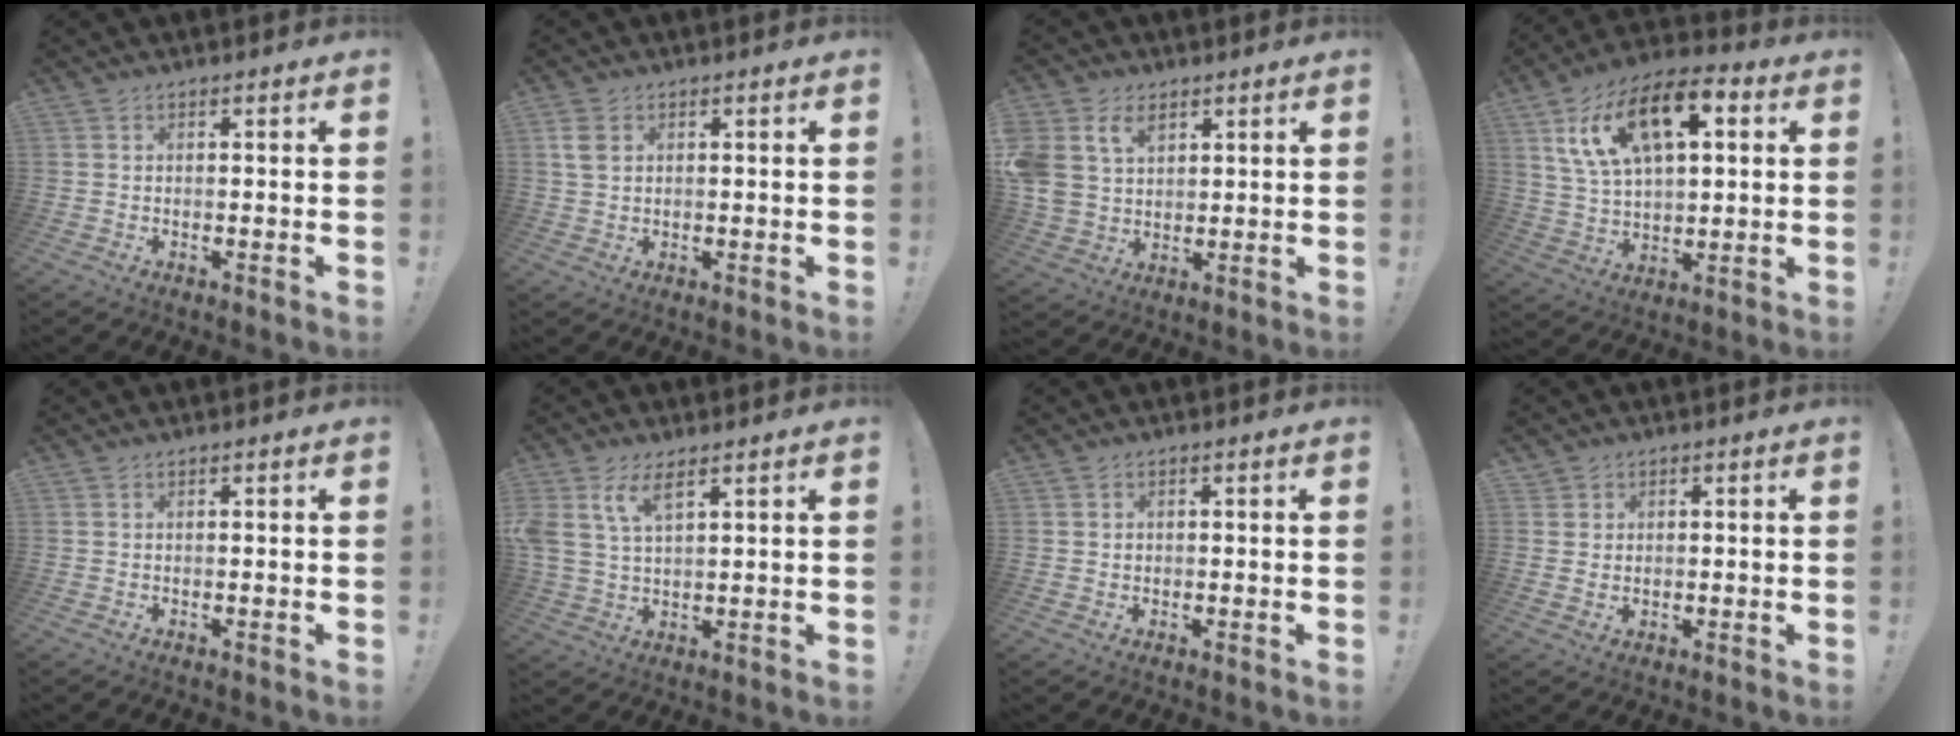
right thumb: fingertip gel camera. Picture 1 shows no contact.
{"total": 4.3, "force": [1.5, 2.9, 2.8], "torque": [-0.048, 0.000, 0.028]}
{"total": 10.8, "force": [5.2, 7.8, 5.3], "torque": [-0.117, -0.019, 0.101]}
{"total": 18.6, "force": [8.2, 9.9, 13.5], "torque": [-0.236, -0.026, 0.144]}
{"total": 0.0}
{"total": 7.8, "force": [4.4, 3.5, 5.5], "torque": [-0.119, -0.012, 0.081]}
{"total": 1.0, "force": [0.2, 0.9, 0.0], "torque": [-0.001, 0.003, 0.004]}
{"total": 2.7, "force": [1.3, 2.3, 0.4], "torque": [0.002, -0.008, 0.021]}